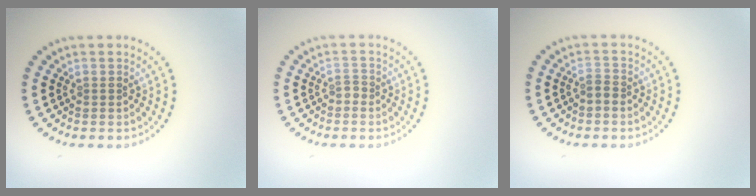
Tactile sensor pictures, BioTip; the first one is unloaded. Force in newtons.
{"total": 0.9, "press": 0.6, "slide": 0.7}
{"total": 1.1, "press": 0.9, "slide": 0.7}